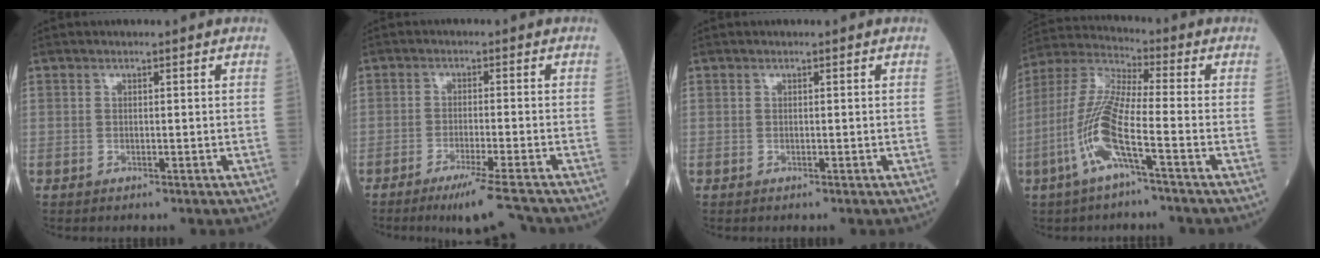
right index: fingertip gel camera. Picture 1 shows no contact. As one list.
[{"total": 7.3, "force": [-6.0, -0.8, 4.1], "torque": [-0.058, -0.022, -0.099]}, {"total": 0.0}, {"total": 11.2, "force": [-4.1, 0.7, 10.4], "torque": [-0.231, 0.003, -0.091]}]